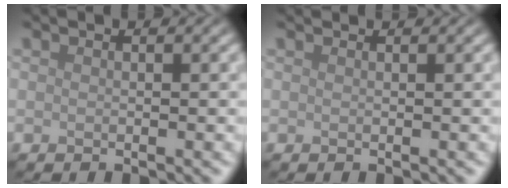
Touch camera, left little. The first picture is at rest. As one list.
[{"total": 0.9, "force": [0.8, 0.0, 0.2], "torque": [-0.008, -0.004, 0.008]}]